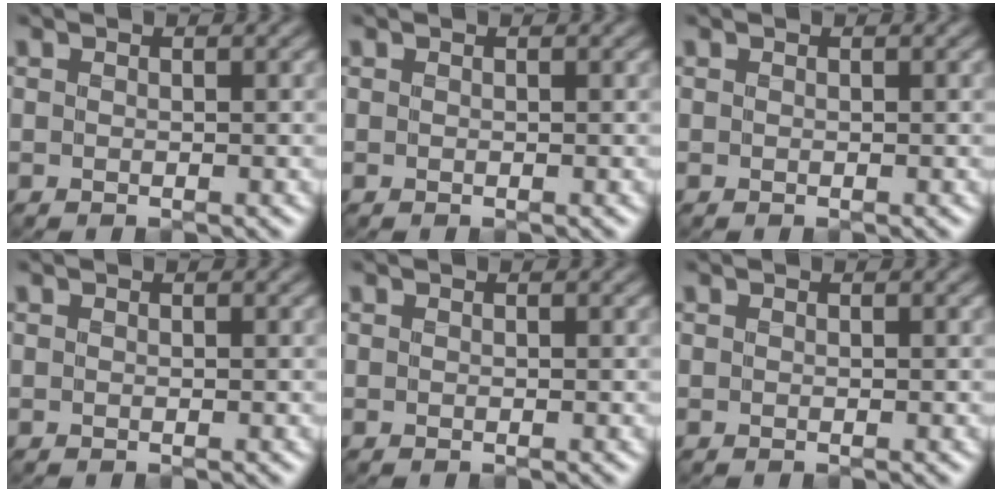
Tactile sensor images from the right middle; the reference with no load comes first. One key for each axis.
{"total": 0.0}
{"total": 0.0}
{"total": 0.0}
{"total": 0.0}
{"total": 0.0}